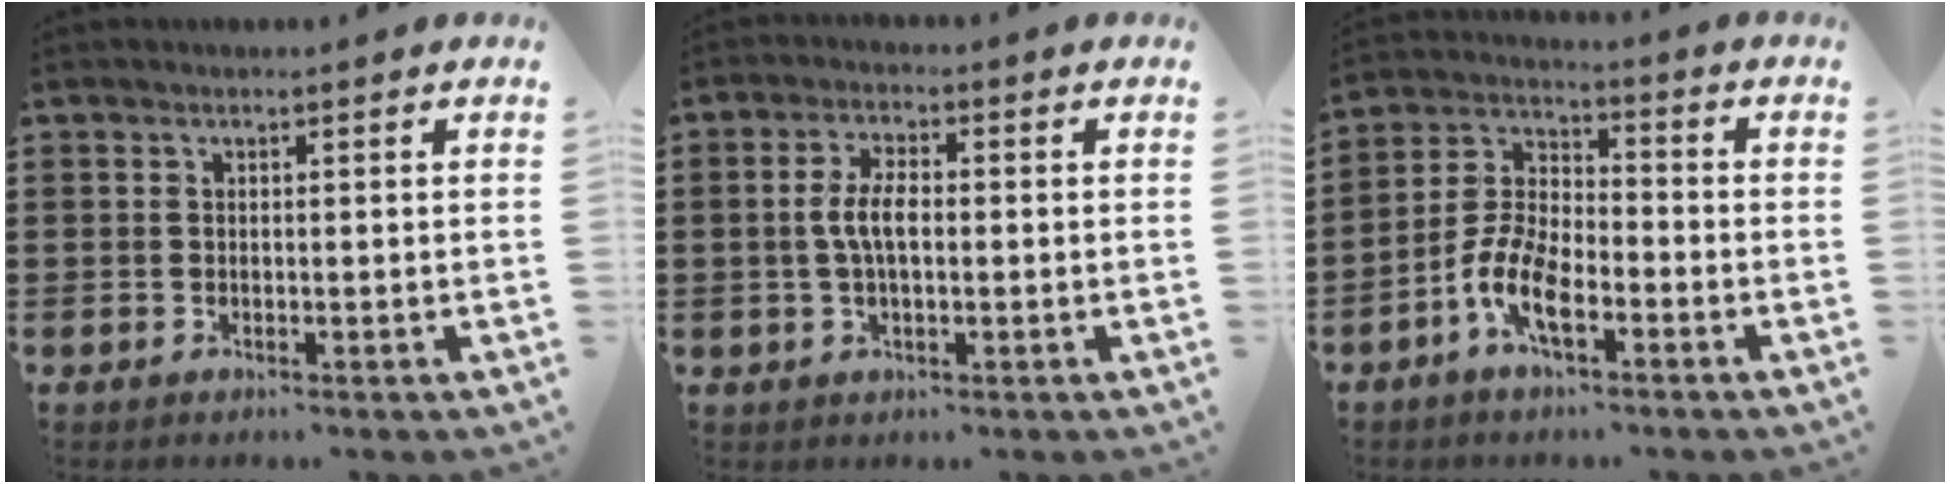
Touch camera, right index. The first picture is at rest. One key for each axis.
{"total": 5.1, "fx": -0.2, "fy": 2.1, "fz": 4.6, "tx": -0.108, "ty": -0.003, "tz": -0.013}
{"total": 7.9, "fx": -4.0, "fy": 3.4, "fz": 5.8, "tx": -0.153, "ty": -0.008, "tz": -0.085}